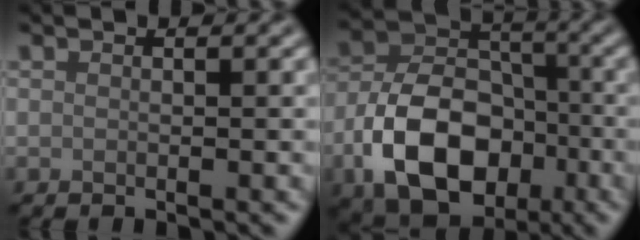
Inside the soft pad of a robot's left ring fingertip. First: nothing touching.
{"total": 10.6, "force": [-4.0, 7.0, 6.9], "torque": [-0.128, 0.000, -0.076]}